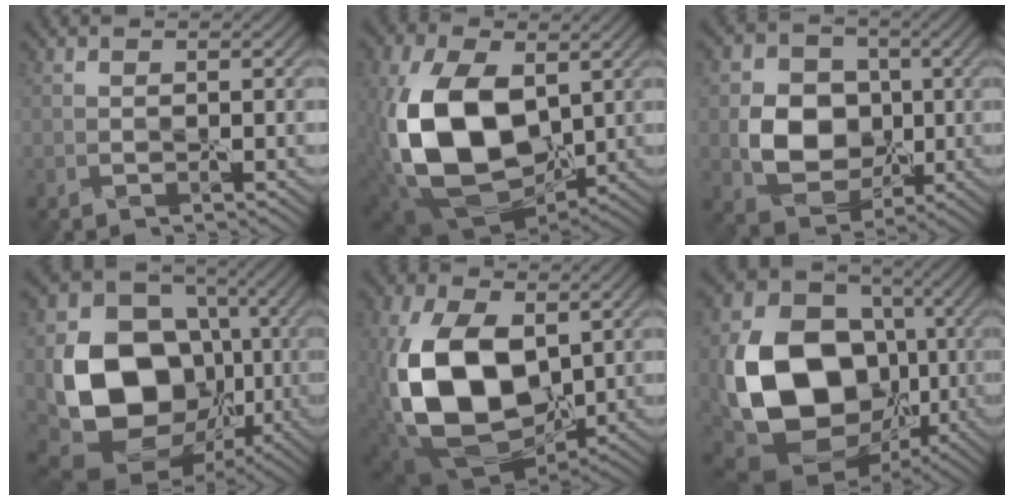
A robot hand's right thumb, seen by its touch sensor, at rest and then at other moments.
{"total": 13.4, "force": [0.4, 8.8, 10.1], "torque": [-0.234, -0.013, 0.014]}
{"total": 6.8, "force": [0.0, 5.9, 3.4], "torque": [-0.076, 0.002, -0.009]}
{"total": 13.6, "force": [-1.2, 11.4, 7.3], "torque": [-0.141, -0.036, -0.020]}
{"total": 13.5, "force": [0.3, 8.9, 10.2], "torque": [-0.231, -0.015, 0.013]}
{"total": 14.9, "force": [-1.3, 11.9, 8.9], "torque": [-0.189, -0.028, -0.024]}